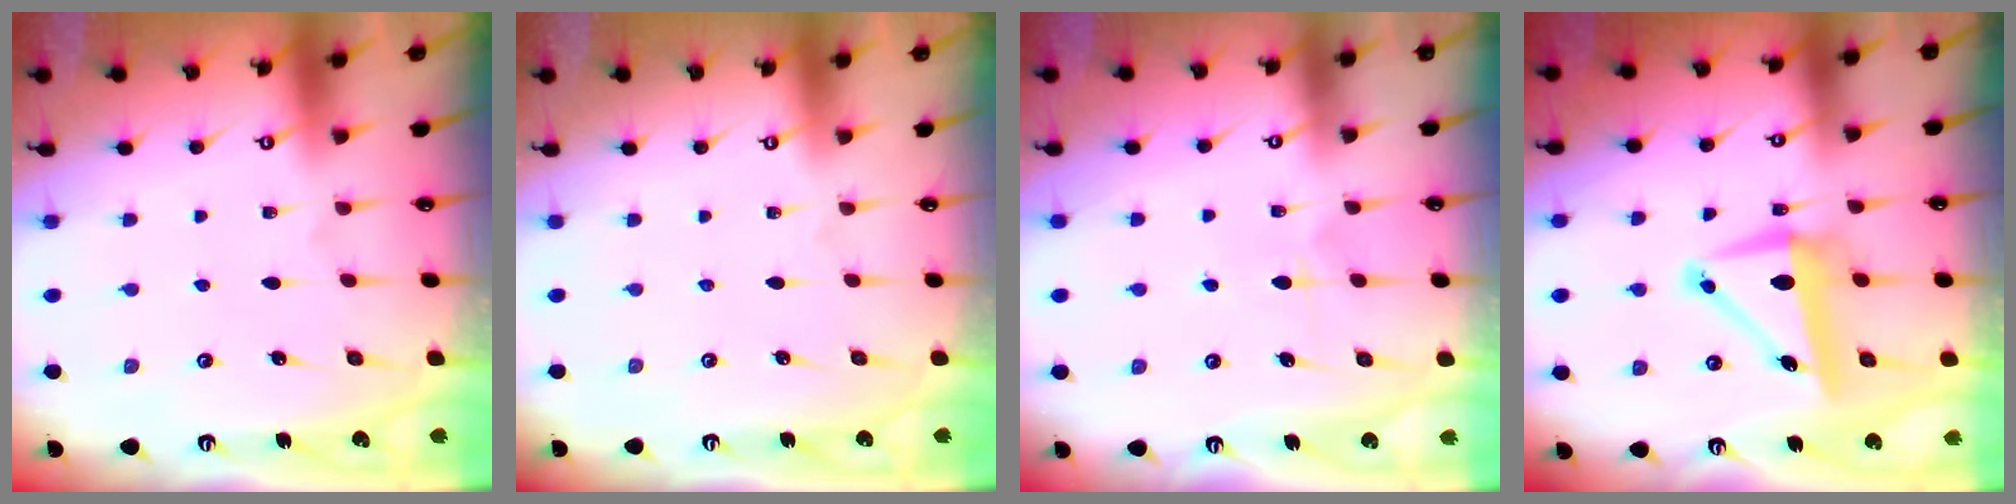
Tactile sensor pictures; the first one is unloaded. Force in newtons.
{"total": 0.0}
{"total": 5.4, "press": 5.4, "slide": 0.7}
{"total": 9.7, "press": 9.5, "slide": 1.9}